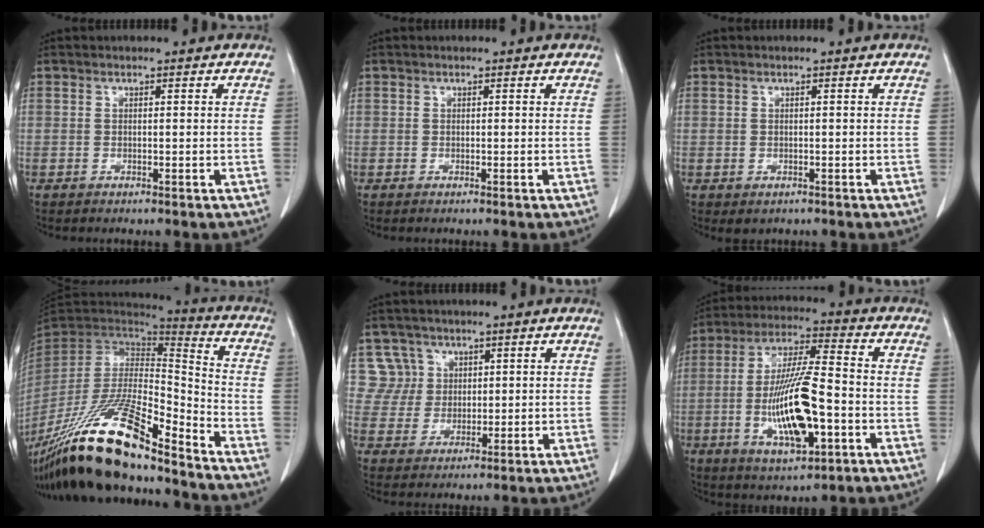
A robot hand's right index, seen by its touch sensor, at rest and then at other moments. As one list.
[{"total": 0.0}, {"total": 1.4, "force": [-0.4, 1.3, 0.3], "torque": [-0.007, 0.002, 0.002]}, {"total": 22.6, "force": [-16.9, 3.6, 14.5], "torque": [-0.294, -0.027, -0.312]}, {"total": 5.2, "force": [2.3, 4.6, -0.9], "torque": [0.032, 0.011, 0.049]}, {"total": 14.7, "force": [-3.6, 3.3, 13.9], "torque": [-0.269, -0.005, -0.059]}]